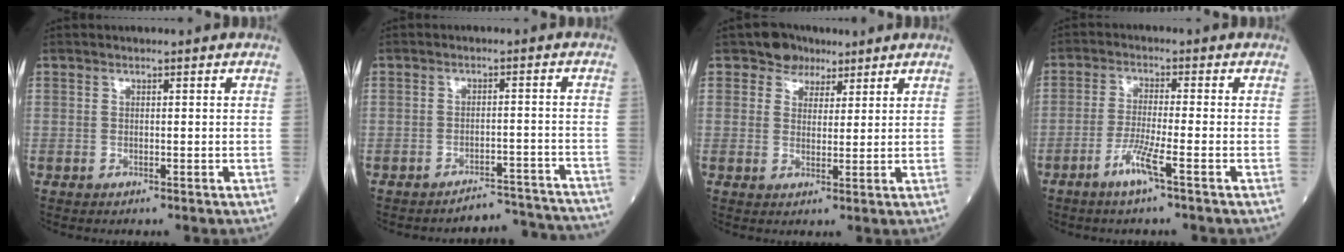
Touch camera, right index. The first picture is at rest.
{"total": 10.1, "force": [-10.1, 0.1, -0.3], "torque": [0.026, 0.023, -0.119]}
{"total": 4.0, "force": [2.8, 2.9, 0.4], "torque": [-0.003, 0.006, 0.042]}
{"total": 5.7, "force": [-4.1, 0.2, 4.0], "torque": [-0.084, -0.002, -0.083]}